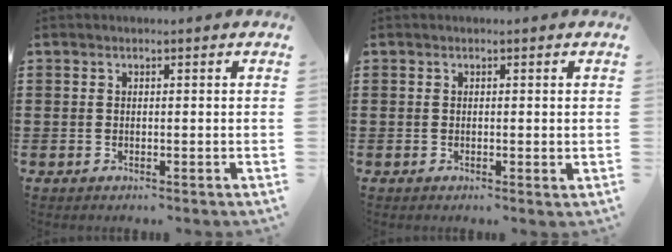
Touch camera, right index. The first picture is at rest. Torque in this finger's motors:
{"motor_torque": [-0.29, 0.06, 0.08, 0.00]}